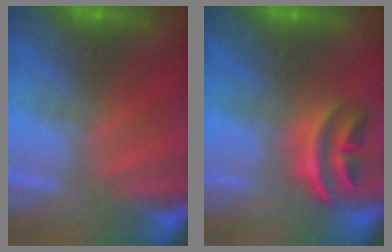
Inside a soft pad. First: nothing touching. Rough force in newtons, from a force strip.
{"total": 2.9}